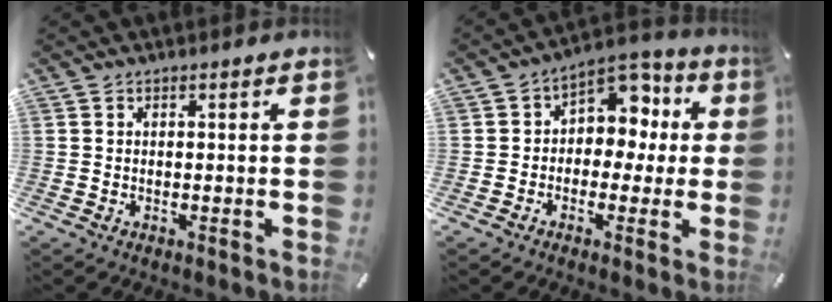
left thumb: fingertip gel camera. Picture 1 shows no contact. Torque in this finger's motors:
{"motor_torque": [0.23, 0.35, 0.06, 0.09, 0.23]}